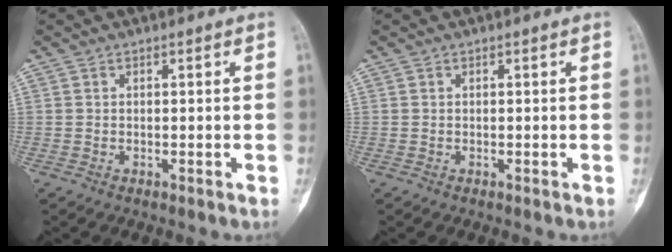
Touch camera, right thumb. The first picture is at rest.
{"total": 0.0}